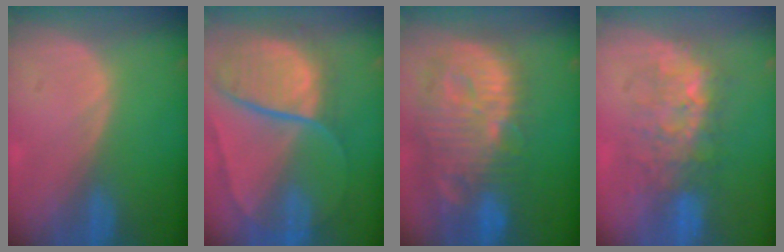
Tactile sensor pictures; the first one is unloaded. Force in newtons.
{"total": 10.7, "press": 8.9, "slide": 5.9}
{"total": 14.1, "press": 12.4, "slide": 6.9}
{"total": 8.0, "press": 7.9, "slide": 0.8}